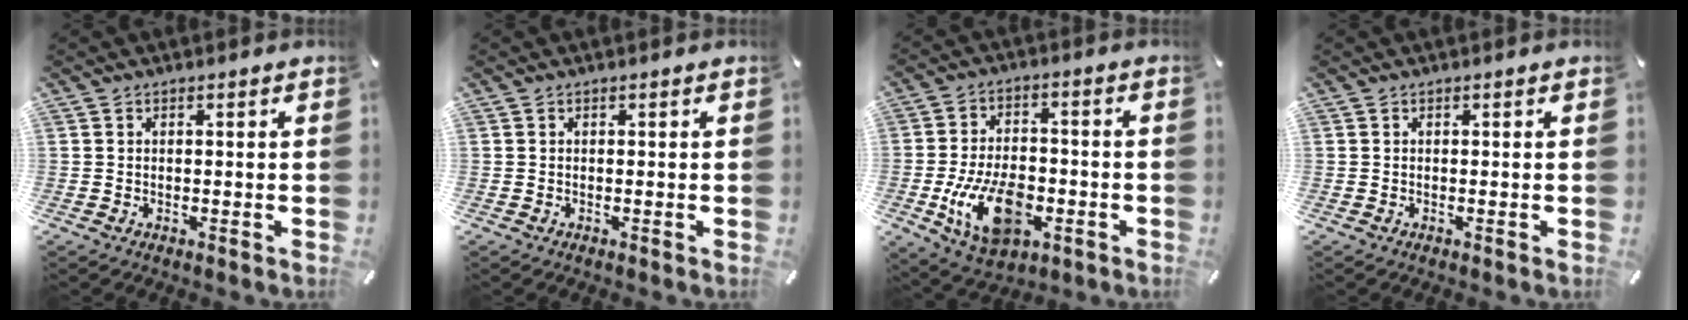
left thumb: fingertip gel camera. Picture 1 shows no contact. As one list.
[{"total": 0.0}, {"total": 15.0, "force": [-4.6, 9.4, 10.8], "torque": [-0.199, 0.009, -0.077]}, {"total": 0.0}]